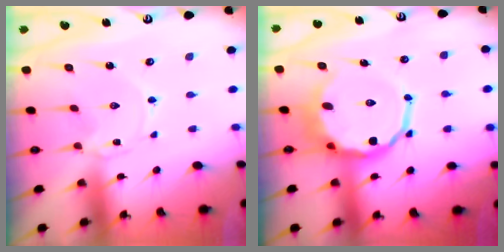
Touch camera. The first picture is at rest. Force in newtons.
{"total": 13.6, "press": 13.1, "slide": 3.7}